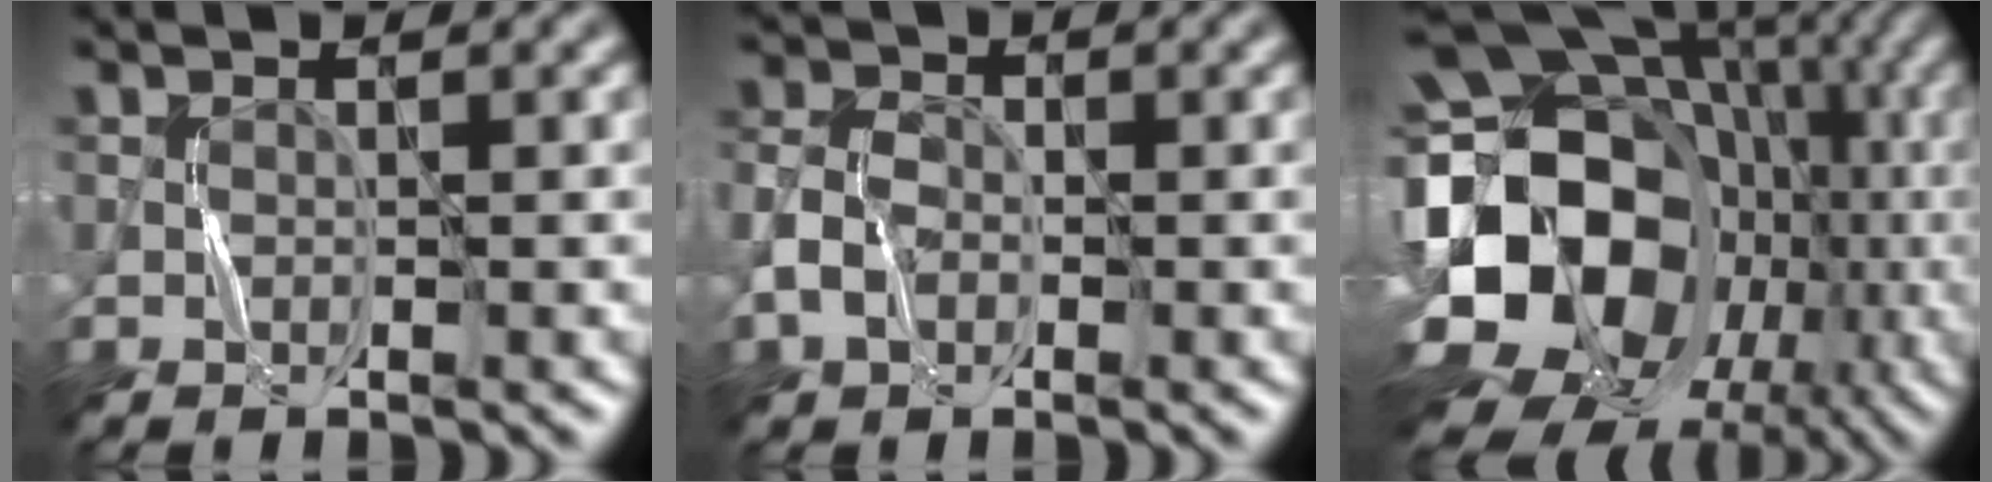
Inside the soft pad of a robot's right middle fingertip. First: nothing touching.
{"total": 3.0, "force": [-1.3, 2.1, 1.7], "torque": [-0.039, 0.002, -0.032]}
{"total": 20.5, "force": [-3.5, 16.2, 12.1], "torque": [-0.220, 0.002, -0.056]}